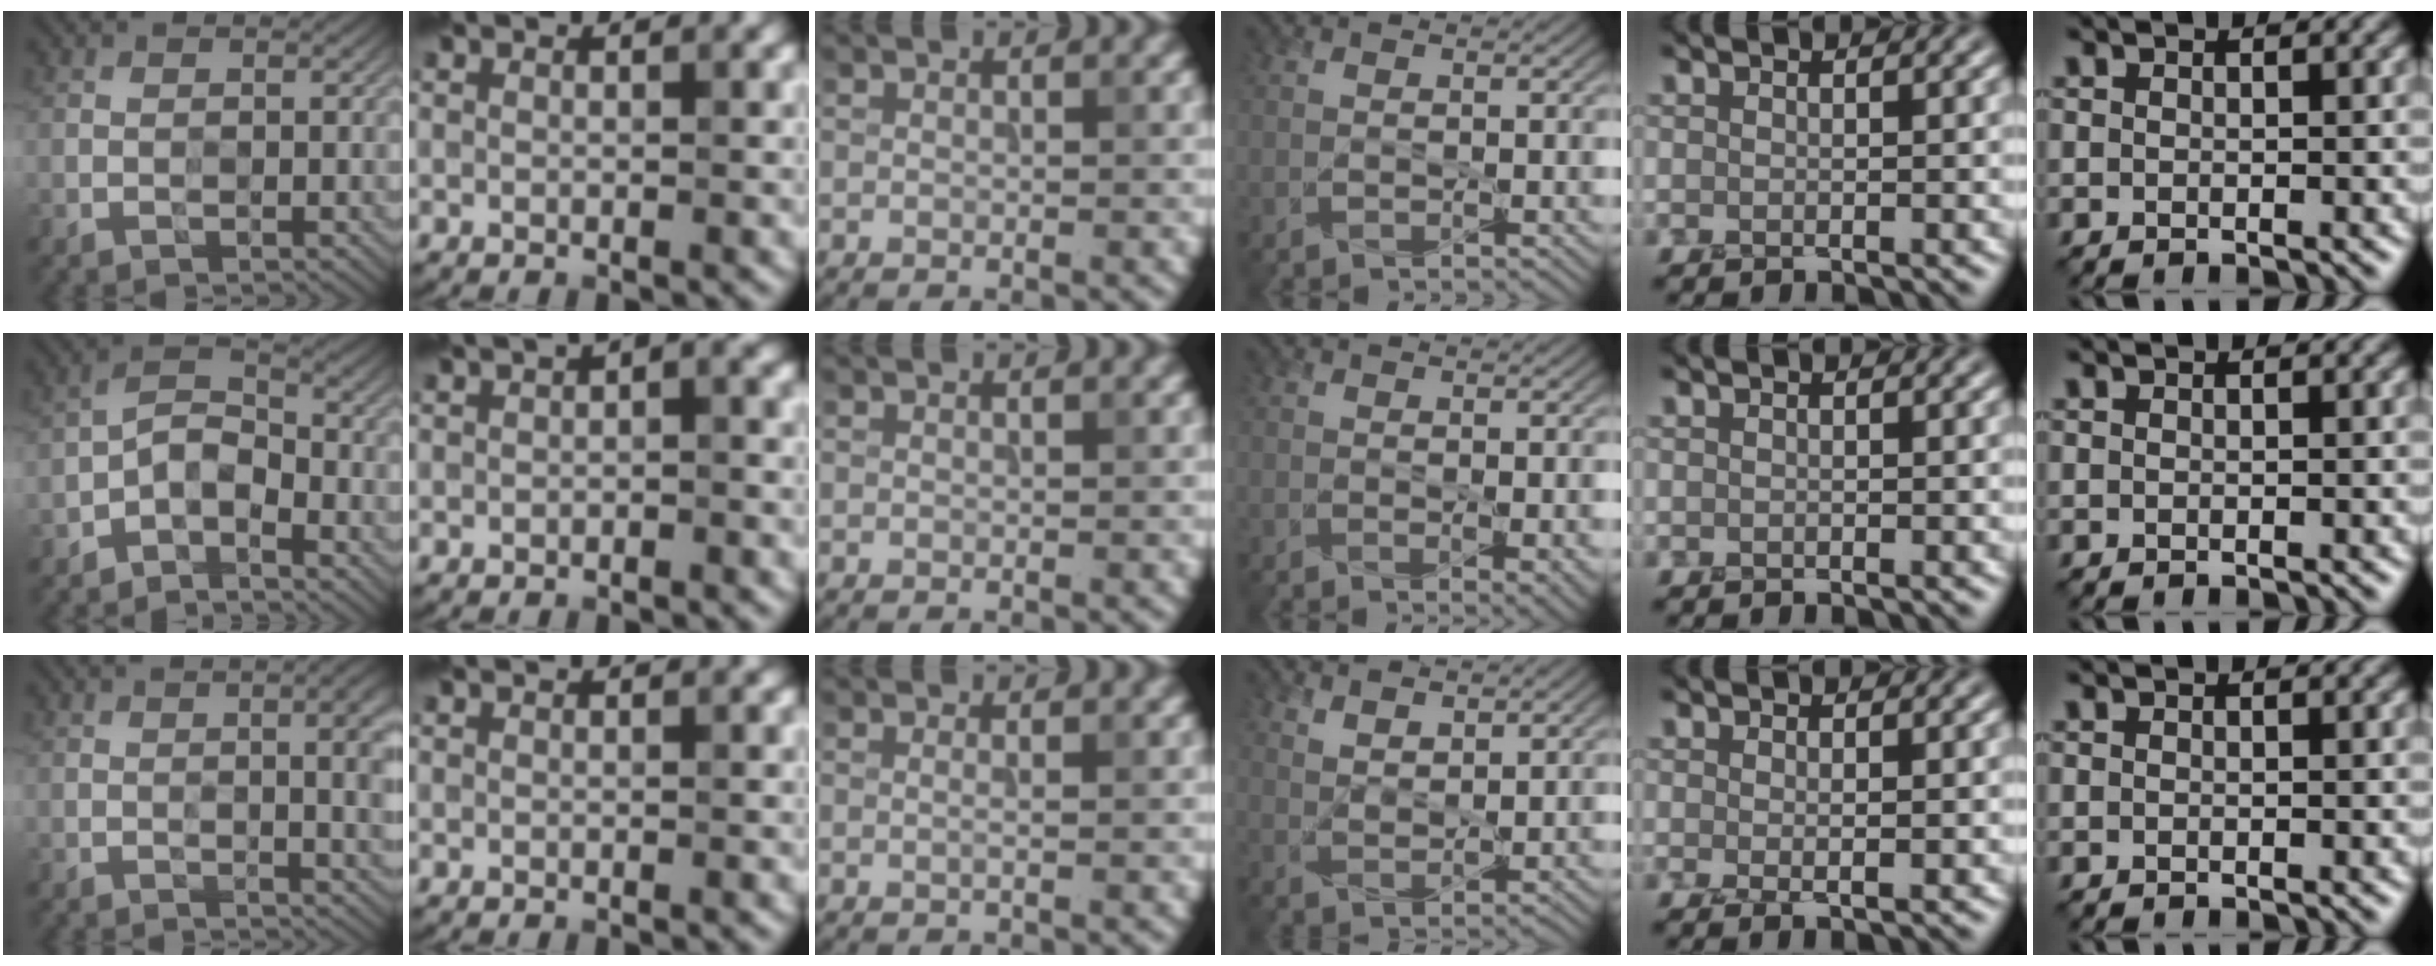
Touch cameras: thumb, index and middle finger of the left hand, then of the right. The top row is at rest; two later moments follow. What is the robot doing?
{"motion": "peel", "object": "velcro strap"}